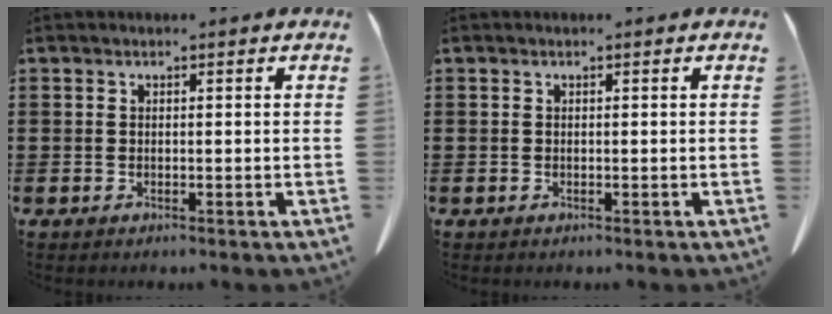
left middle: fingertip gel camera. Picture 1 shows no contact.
{"total": 0.0}